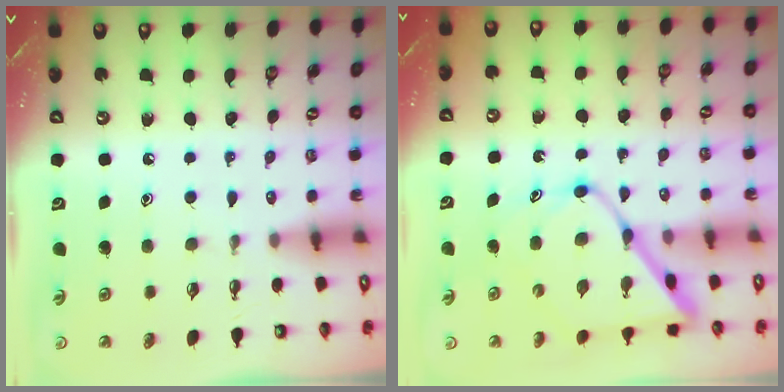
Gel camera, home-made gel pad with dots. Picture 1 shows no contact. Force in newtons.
{"total": 14.0, "press": 14.0, "slide": 1.3}